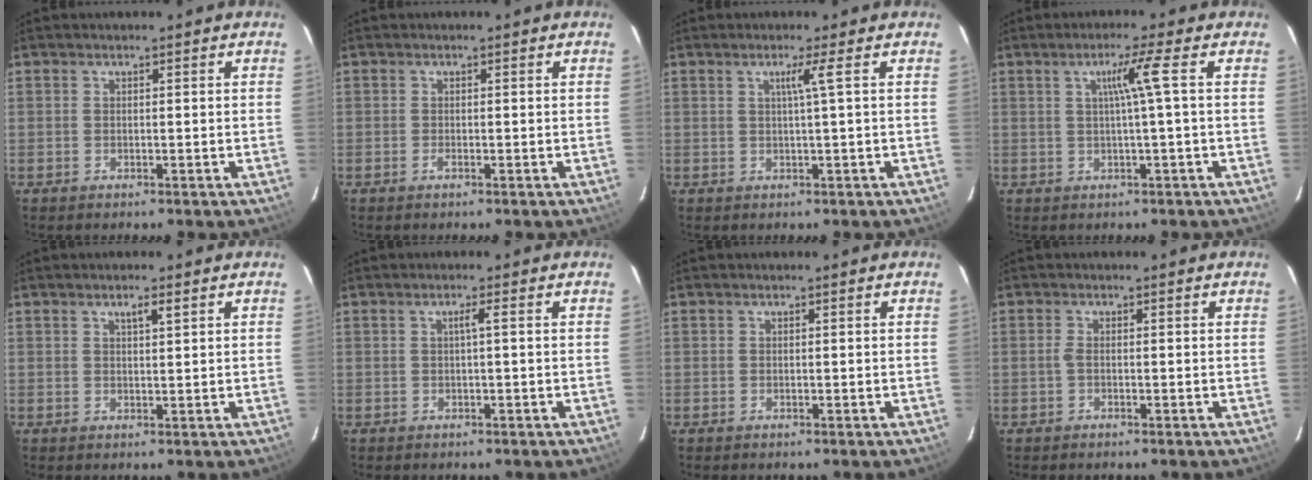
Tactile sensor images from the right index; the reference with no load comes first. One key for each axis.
{"total": 0.6, "fx": -0.3, "fy": 0.1, "fz": 0.5, "tx": -0.008, "ty": 0.000, "tz": -0.007}
{"total": 2.2, "fx": 0.6, "fy": -1.1, "fz": 1.8, "tx": -0.024, "ty": -0.011, "tz": 0.011}
{"total": 4.1, "fx": 0.5, "fy": -1.5, "fz": 3.8, "tx": -0.064, "ty": -0.002, "tz": 0.010}
{"total": 1.8, "fx": 1.1, "fy": 0.2, "fz": 1.4, "tx": -0.021, "ty": 0.002, "tz": 0.019}
{"total": 1.2, "fx": 0.0, "fy": -0.4, "fz": 1.1, "tx": -0.018, "ty": 0.001, "tz": 0.000}
{"total": 0.0}
{"total": 1.2, "fx": -0.4, "fy": 0.3, "fz": 1.1, "tx": -0.025, "ty": 0.002, "tz": -0.010}